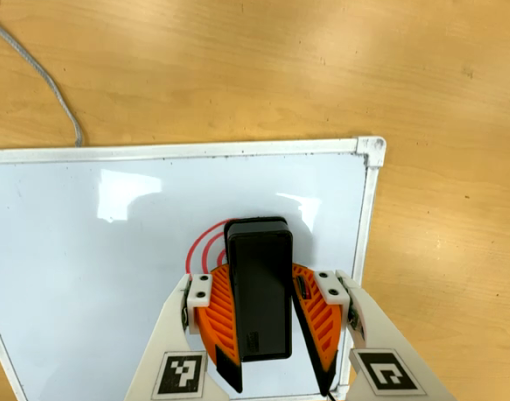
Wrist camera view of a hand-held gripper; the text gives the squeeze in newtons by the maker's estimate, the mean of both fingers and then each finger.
{"total": 14.8, "left": 15.2, "right": 14.4}